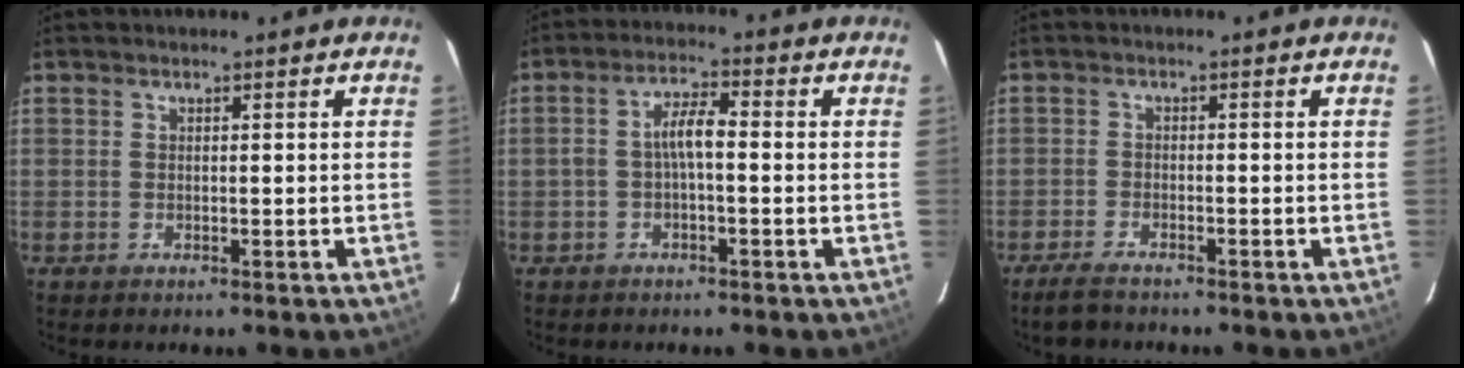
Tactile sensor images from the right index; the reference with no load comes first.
{"total": 4.4, "force": [-0.8, 1.3, 4.1], "torque": [-0.082, 0.014, -0.012]}
{"total": 3.1, "force": [-2.7, 0.8, 1.2], "torque": [-0.039, -0.005, -0.053]}